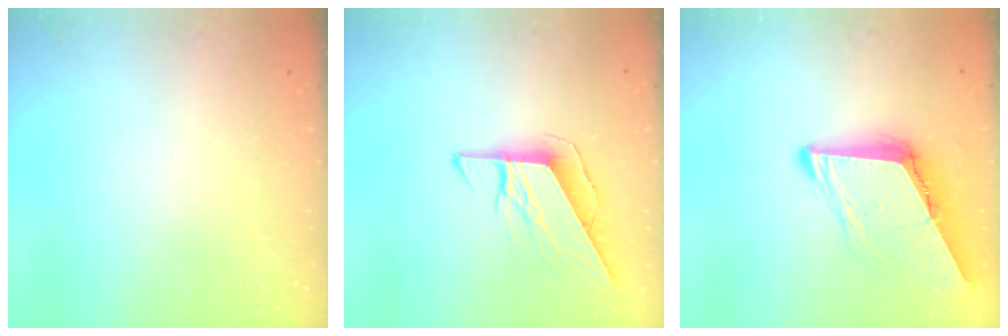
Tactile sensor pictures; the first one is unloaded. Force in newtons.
{"total": 8.2, "press": 8.2, "slide": 0.3}
{"total": 9.4, "press": 9.3, "slide": 1.1}